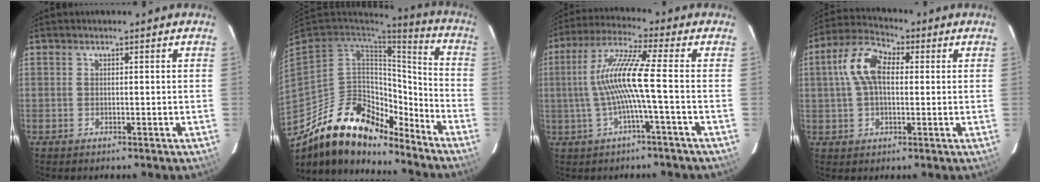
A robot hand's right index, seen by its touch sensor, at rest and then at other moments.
{"total": 21.6, "force": [-15.6, 10.4, 10.6], "torque": [-0.221, 0.020, -0.253]}
{"total": 10.2, "force": [-1.3, -0.9, 10.1], "torque": [-0.202, 0.007, -0.020]}
{"total": 9.7, "force": [1.5, 5.6, 7.8], "torque": [-0.160, 0.027, 0.025]}